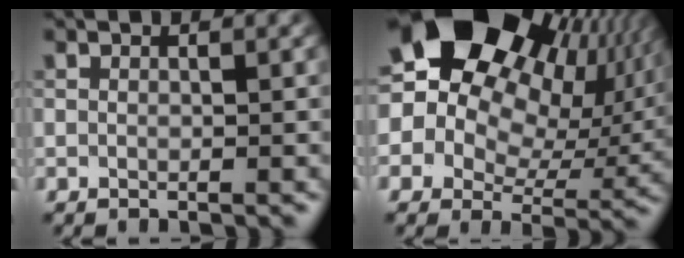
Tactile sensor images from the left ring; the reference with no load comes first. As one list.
[{"total": 20.4, "force": [9.5, 14.0, 11.5], "torque": [-0.218, 0.062, 0.148]}]